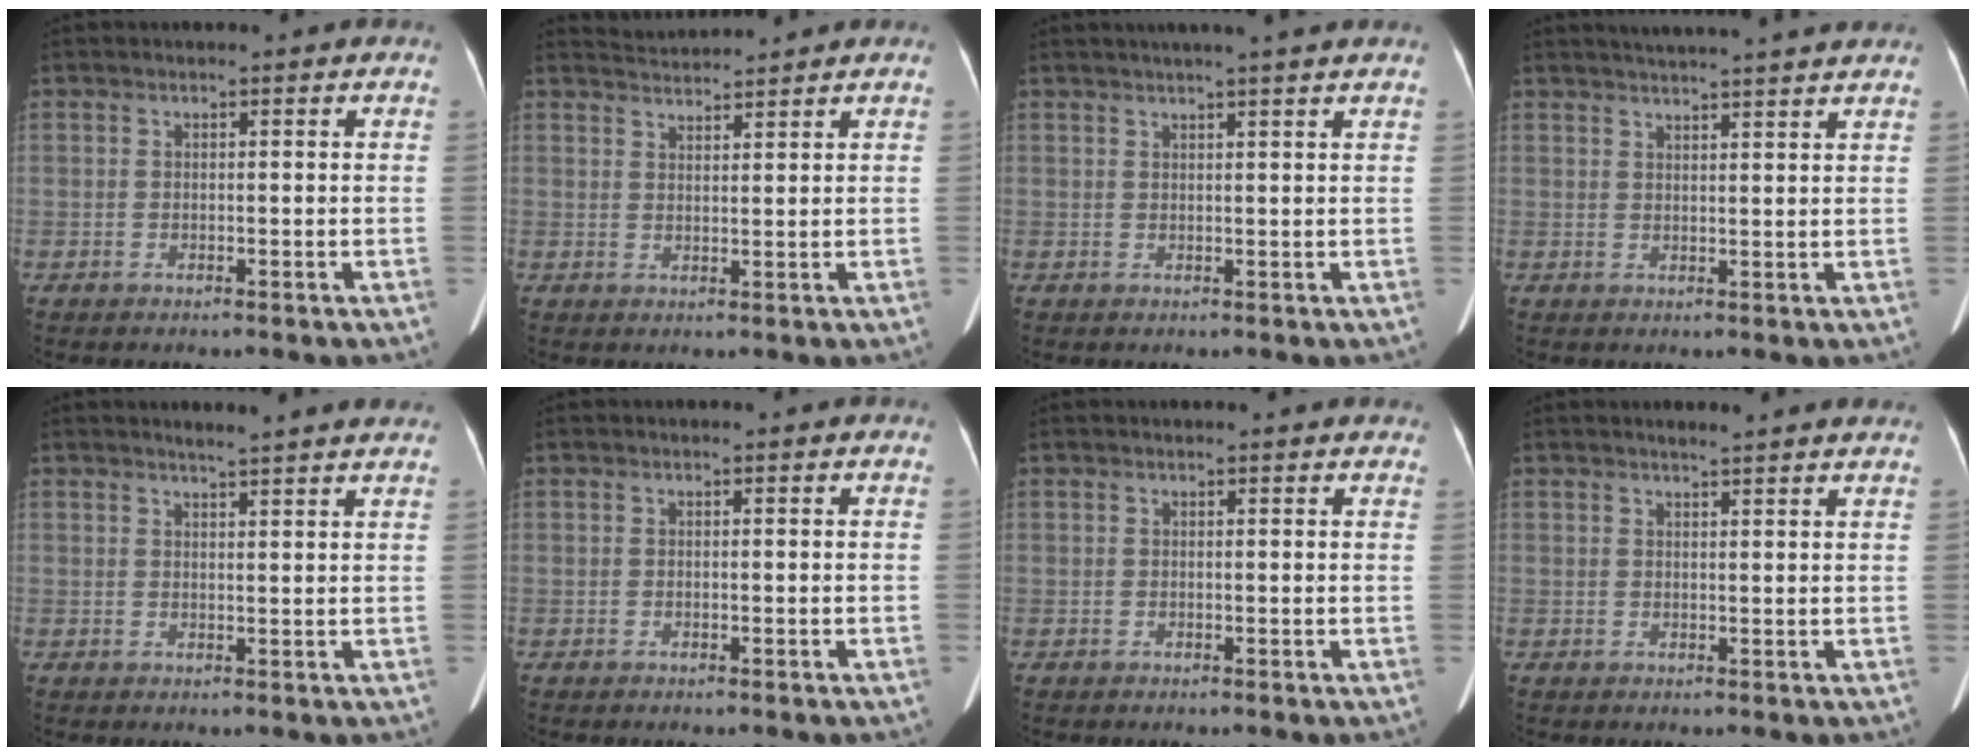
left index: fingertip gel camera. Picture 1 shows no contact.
{"total": 3.3, "force": [3.3, -0.4, -0.3], "torque": [-0.003, 0.016, 0.065]}
{"total": 6.1, "force": [5.1, -0.8, 3.2], "torque": [-0.045, 0.021, 0.061]}
{"total": 11.1, "force": [10.2, -0.2, 4.5], "torque": [-0.069, 0.022, 0.125]}
{"total": 6.2, "force": [5.7, -0.2, 2.5], "torque": [-0.039, 0.011, 0.062]}
{"total": 0.0}
{"total": 2.7, "force": [2.5, 0.6, 0.6], "torque": [-0.013, 0.007, 0.015]}
{"total": 5.1, "force": [4.7, -0.1, 2.1], "torque": [-0.030, 0.012, 0.050]}